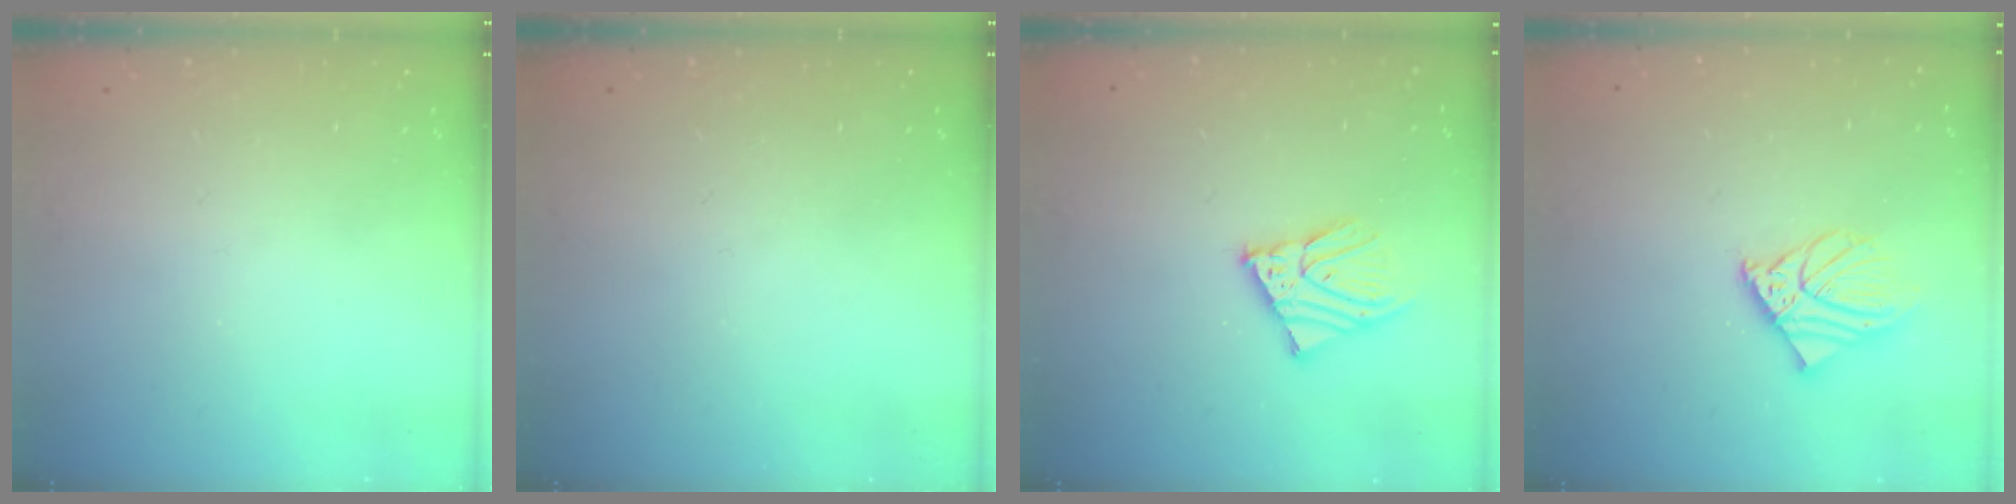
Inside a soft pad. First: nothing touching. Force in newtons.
{"total": 0.0}
{"total": 7.4, "press": 7.4, "slide": 0.8}
{"total": 8.5, "press": 8.3, "slide": 1.5}